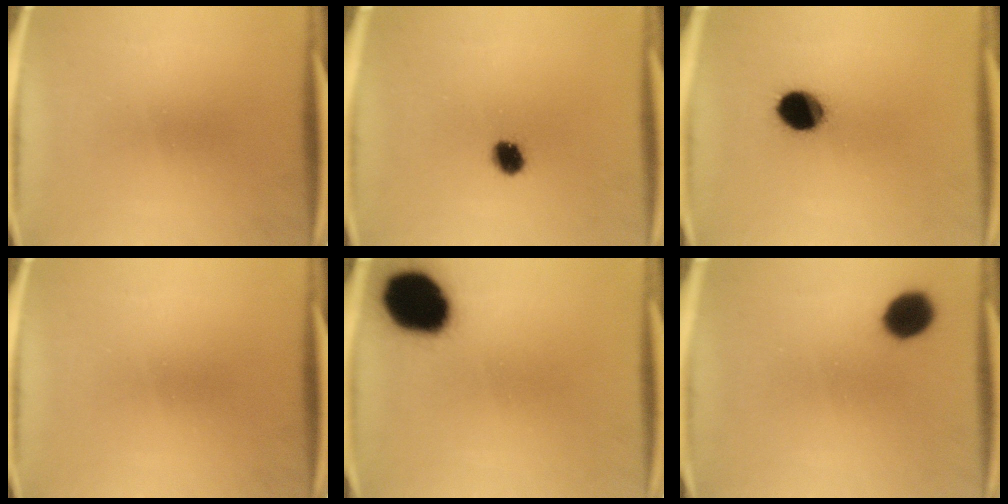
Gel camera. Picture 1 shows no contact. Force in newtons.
{"total": 4.5}
{"total": 9.6}
{"total": 0.0}
{"total": 17.2}
{"total": 7.6}